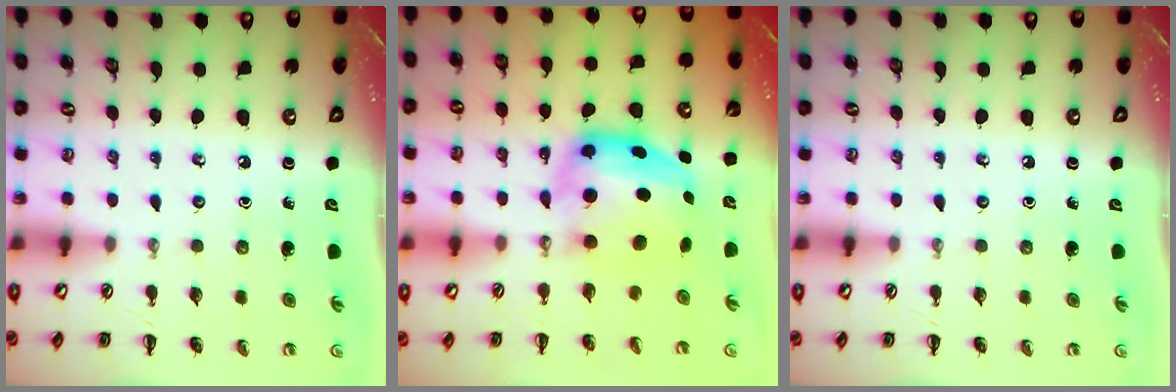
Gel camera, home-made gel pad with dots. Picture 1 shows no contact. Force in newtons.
{"total": 7.1, "press": 6.9, "slide": 1.6}
{"total": 0.0}